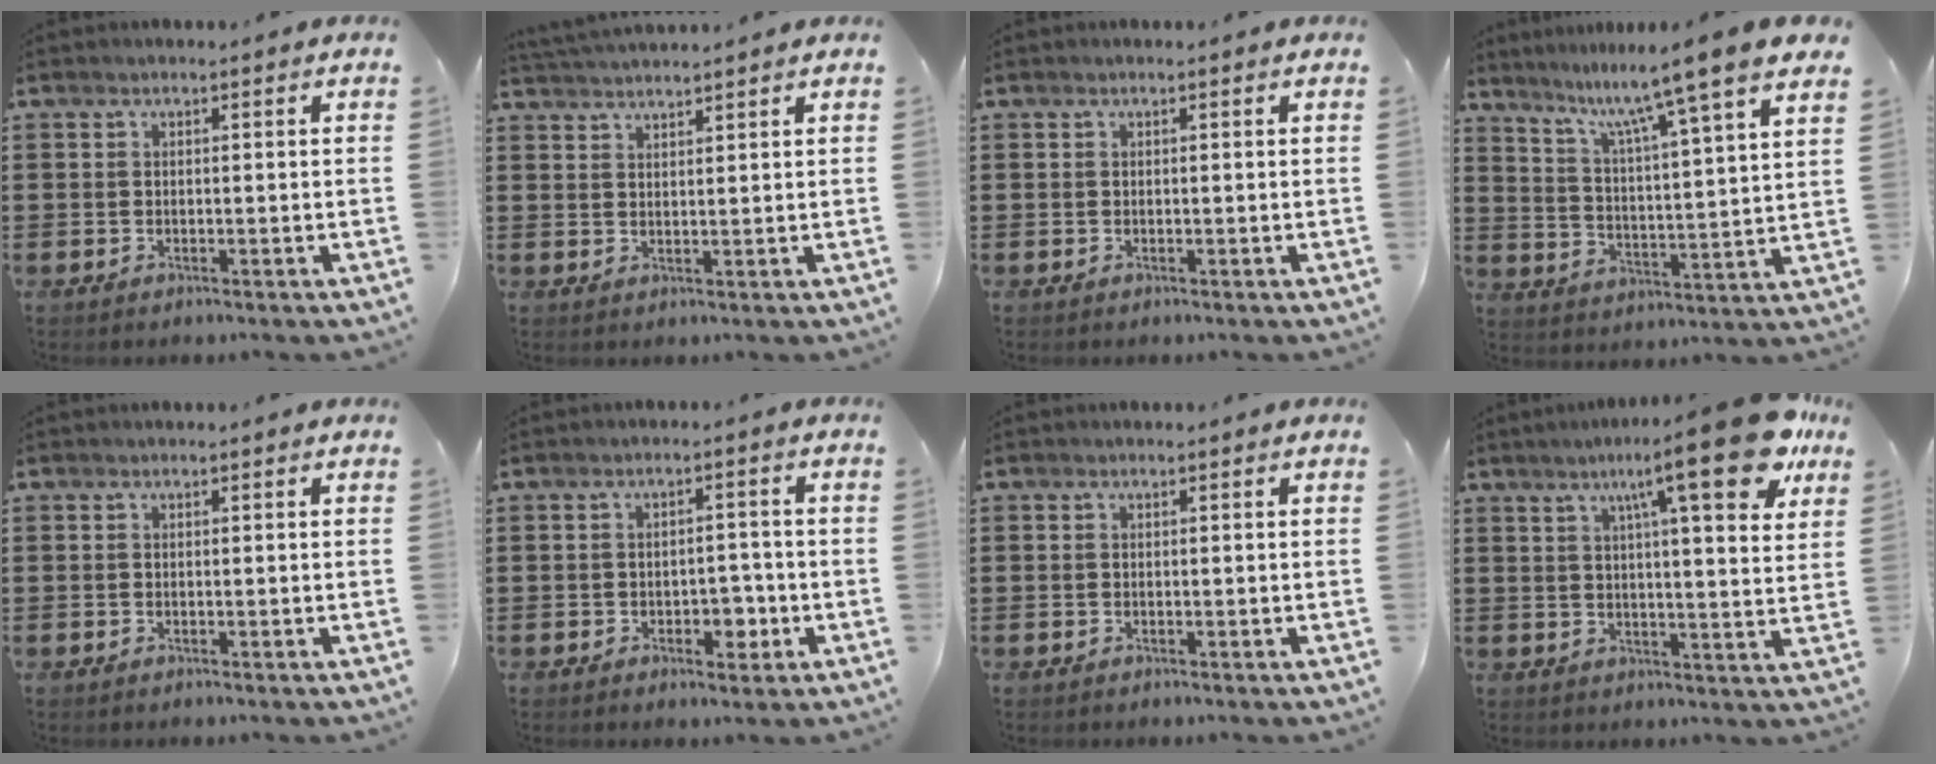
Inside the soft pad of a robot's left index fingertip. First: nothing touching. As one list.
[{"total": 2.4, "force": [2.3, -0.4, 0.1], "torque": [-0.007, -0.001, 0.046]}, {"total": 0.0}, {"total": 8.8, "force": [7.2, -1.4, 4.7], "torque": [-0.112, -0.057, 0.109]}, {"total": 0.0}, {"total": 3.6, "force": [-1.6, 2.2, 2.4], "torque": [-0.038, 0.002, -0.033]}, {"total": 0.0}, {"total": 14.7, "force": [9.1, 1.6, 11.4], "torque": [-0.178, -0.031, 0.136]}]